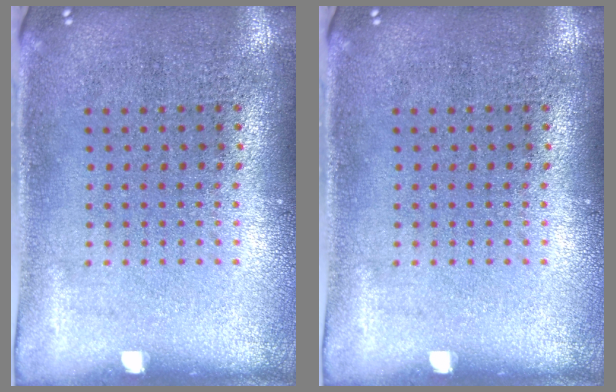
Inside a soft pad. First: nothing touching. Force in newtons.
{"total": 0.0}